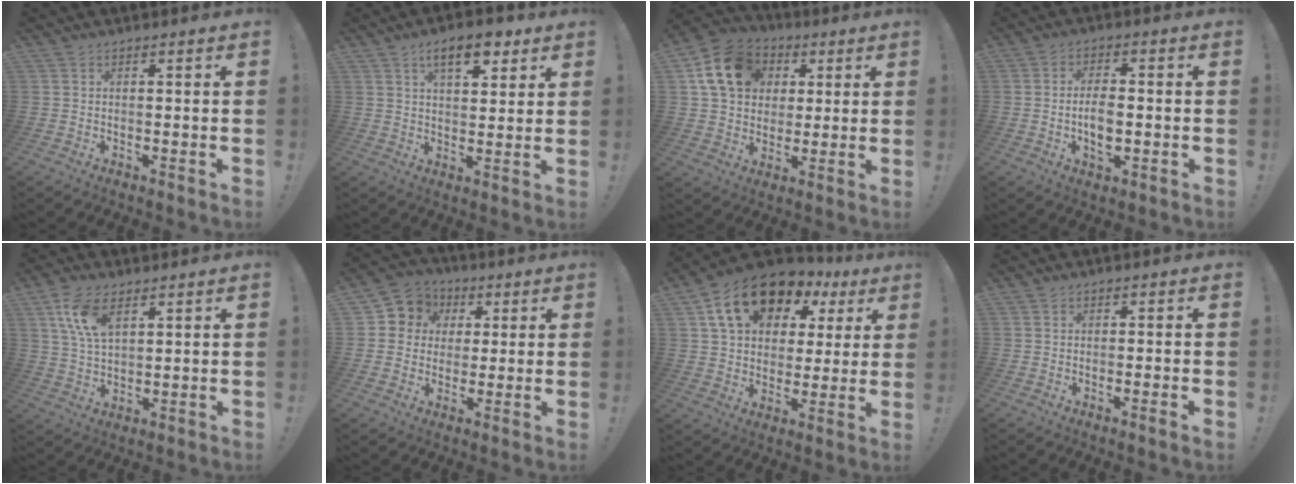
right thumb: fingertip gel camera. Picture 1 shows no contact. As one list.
[{"total": 9.7, "force": [5.3, 4.3, 6.9], "torque": [-0.100, -0.014, 0.092]}, {"total": 15.8, "force": [5.5, 12.3, 8.2], "torque": [-0.123, -0.007, 0.112]}, {"total": 6.7, "force": [-1.3, 3.3, 5.7], "torque": [-0.092, 0.002, -0.023]}, {"total": 10.0, "force": [4.8, 5.1, 7.2], "torque": [-0.150, -0.009, 0.089]}, {"total": 7.7, "force": [1.0, 7.4, 1.9], "torque": [-0.031, 0.003, 0.027]}, {"total": 18.0, "force": [9.1, 11.9, 9.9], "torque": [-0.168, -0.034, 0.173]}, {"total": 1.9, "force": [-0.8, -0.2, 1.8], "torque": [-0.035, 0.000, -0.012]}]